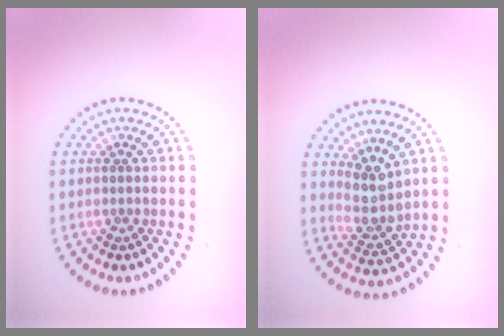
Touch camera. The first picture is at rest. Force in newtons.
{"total": 3.4, "press": 2.6, "slide": 2.2}